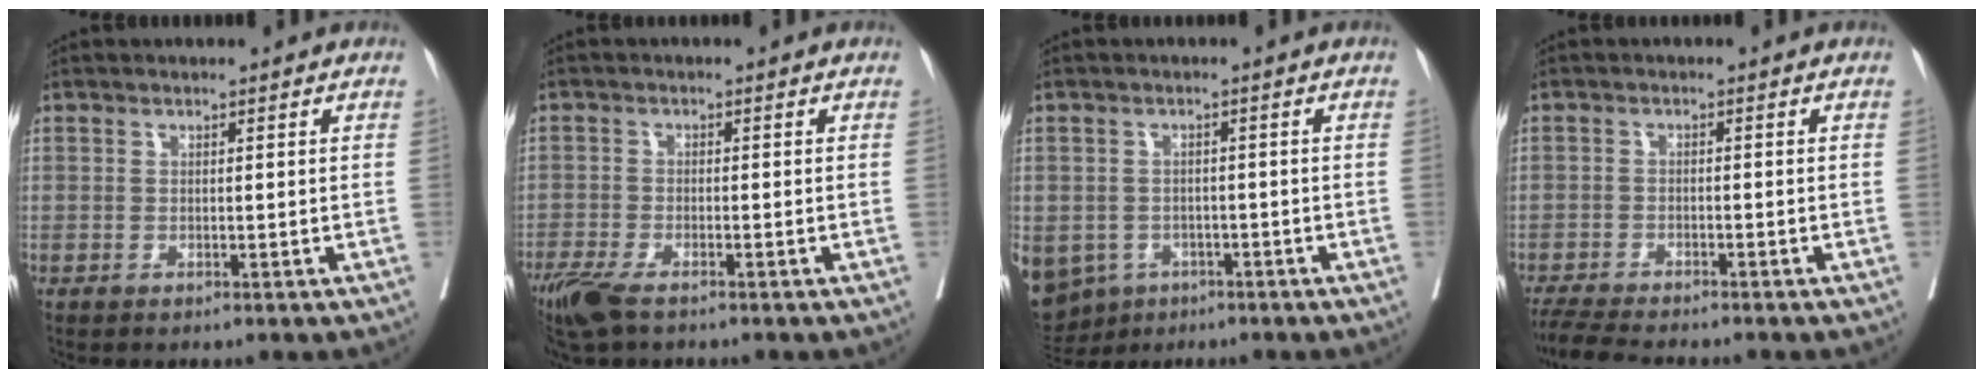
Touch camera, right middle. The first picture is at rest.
{"total": 5.7, "force": [-4.1, 1.4, 3.6], "torque": [-0.075, -0.014, -0.076]}
{"total": 13.5, "force": [-6.5, 10.9, 4.5], "torque": [-0.142, -0.005, -0.083]}
{"total": 7.2, "force": [-6.5, 0.4, 3.0], "torque": [-0.047, -0.018, -0.108]}